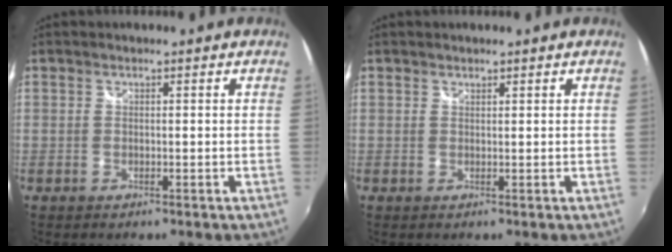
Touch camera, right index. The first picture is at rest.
{"total": 0.6, "force": [0.6, 0.2, 0.0], "torque": [0.000, 0.000, 0.011]}